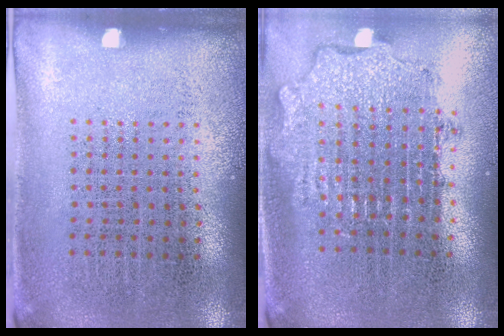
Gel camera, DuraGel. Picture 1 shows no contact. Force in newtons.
{"total": 1.9, "press": 1.4, "slide": 1.2}